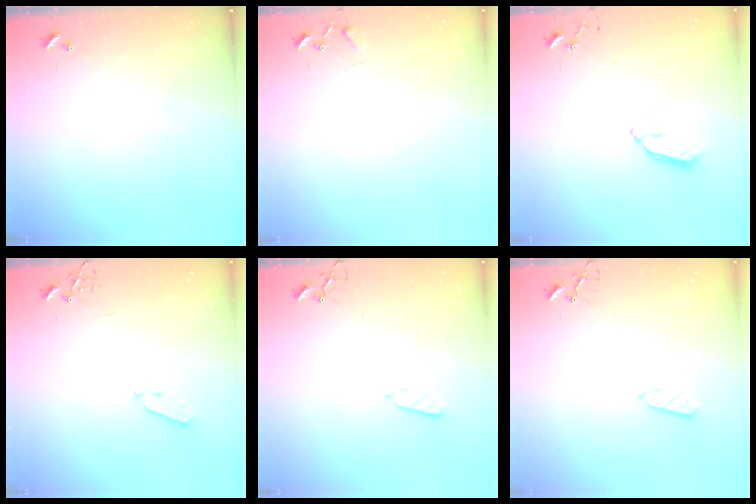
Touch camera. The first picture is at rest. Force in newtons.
{"total": 5.8, "press": 5.8, "slide": 0.5}
{"total": 8.4, "press": 8.4, "slide": 0.7}
{"total": 4.9, "press": 4.8, "slide": 0.7}
{"total": 3.2, "press": 3.1, "slide": 0.5}
{"total": 4.5, "press": 4.5, "slide": 0.4}